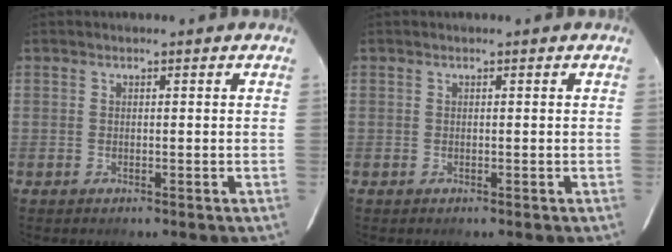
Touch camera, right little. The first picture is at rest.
{"total": 0.0}